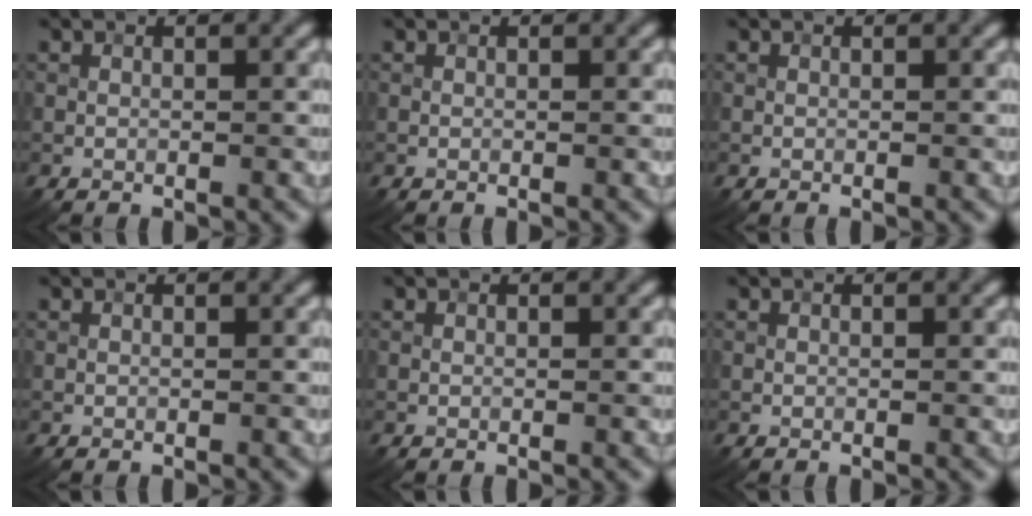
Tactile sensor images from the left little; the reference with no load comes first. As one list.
[{"total": 0.0}, {"total": 0.0}, {"total": 0.0}, {"total": 0.0}, {"total": 0.0}]